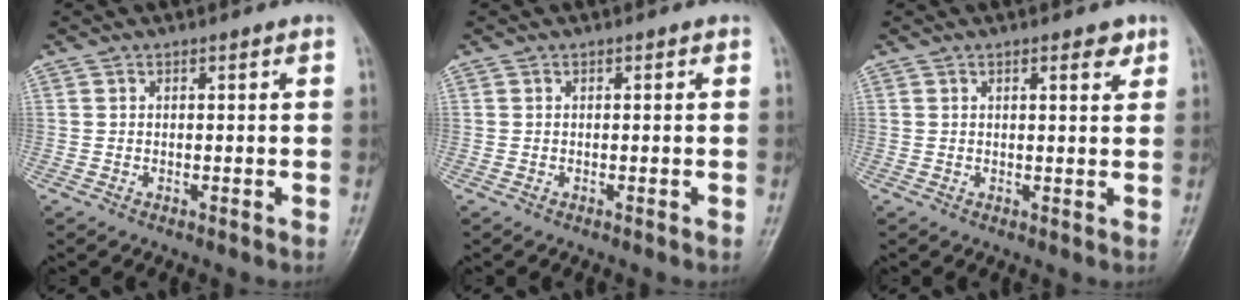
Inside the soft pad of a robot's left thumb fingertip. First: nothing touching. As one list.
[{"total": 0.0}, {"total": 2.8, "force": [1.6, 1.1, 2.0], "torque": [-0.017, -0.005, 0.017]}]